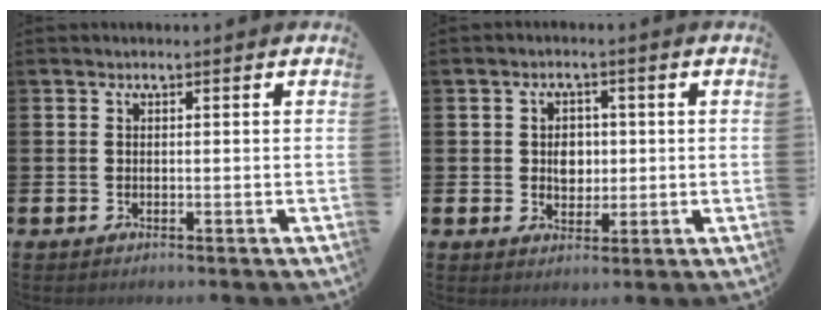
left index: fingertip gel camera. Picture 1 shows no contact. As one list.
[{"total": 3.3, "force": [0.4, 2.6, 1.9], "torque": [-0.019, 0.002, -0.001]}]